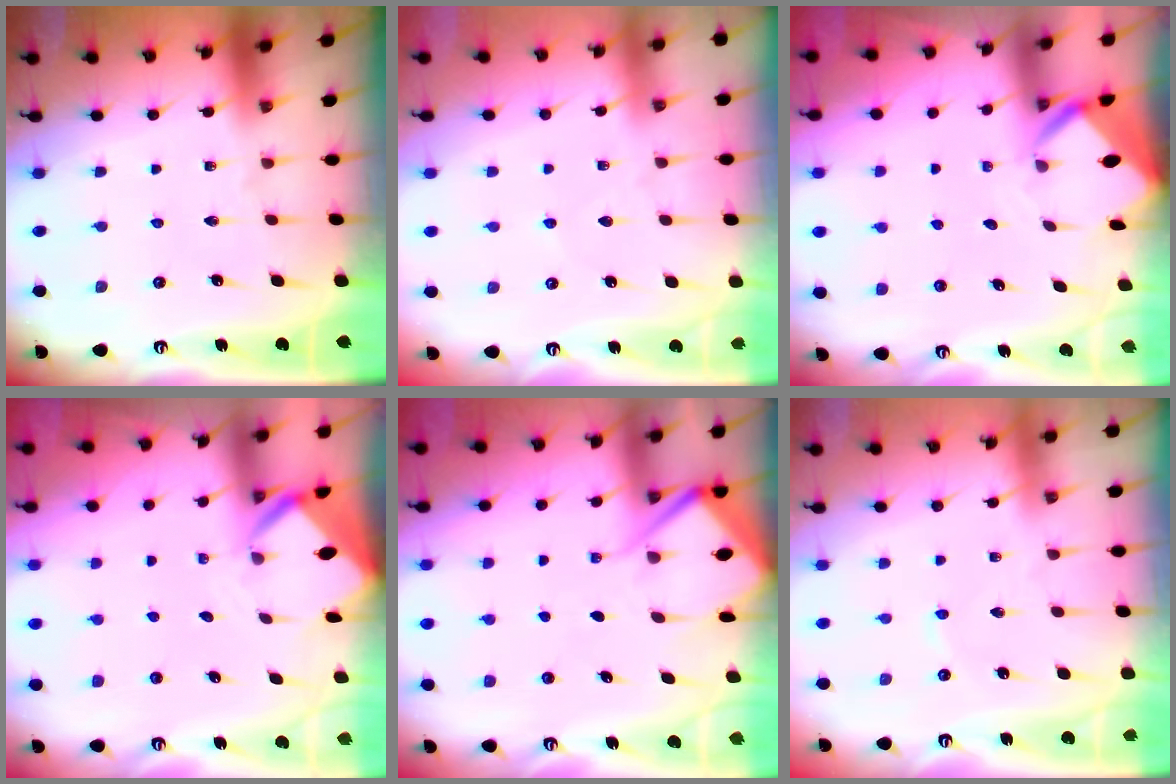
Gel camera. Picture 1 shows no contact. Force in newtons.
{"total": 2.5, "press": 2.4, "slide": 0.5}
{"total": 3.3, "press": 3.3, "slide": 0.1}
{"total": 2.9, "press": 2.9, "slide": 0.1}
{"total": 5.8, "press": 5.8, "slide": 0.6}
{"total": 1.7, "press": 1.7, "slide": 0.3}